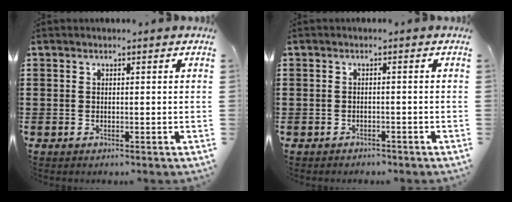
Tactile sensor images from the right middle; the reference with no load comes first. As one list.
[{"total": 1.2, "force": [-1.1, 0.4, -0.2], "torque": [0.000, 0.004, -0.025]}]